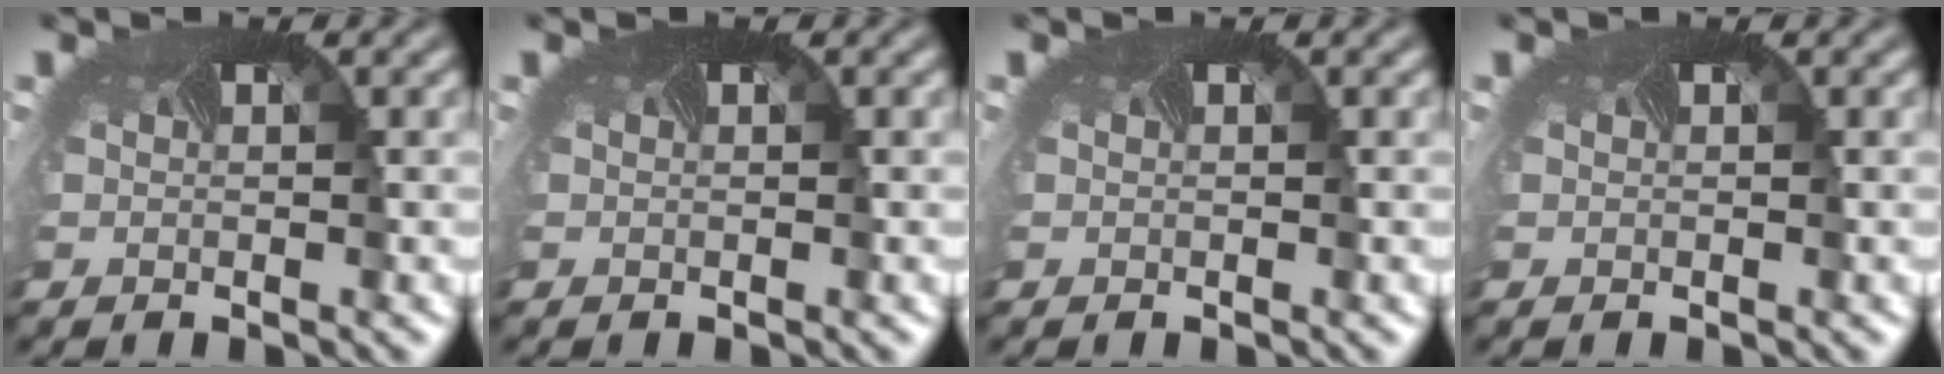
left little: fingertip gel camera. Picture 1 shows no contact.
{"total": 0.0}
{"total": 0.0}
{"total": 0.0}